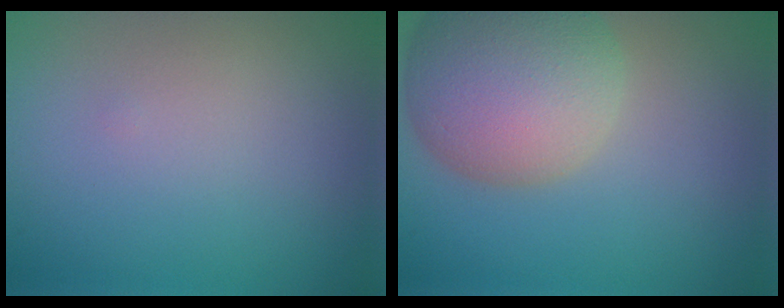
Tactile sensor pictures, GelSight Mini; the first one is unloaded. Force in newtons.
{"total": 10.1, "press": 10.1, "slide": 0.9}